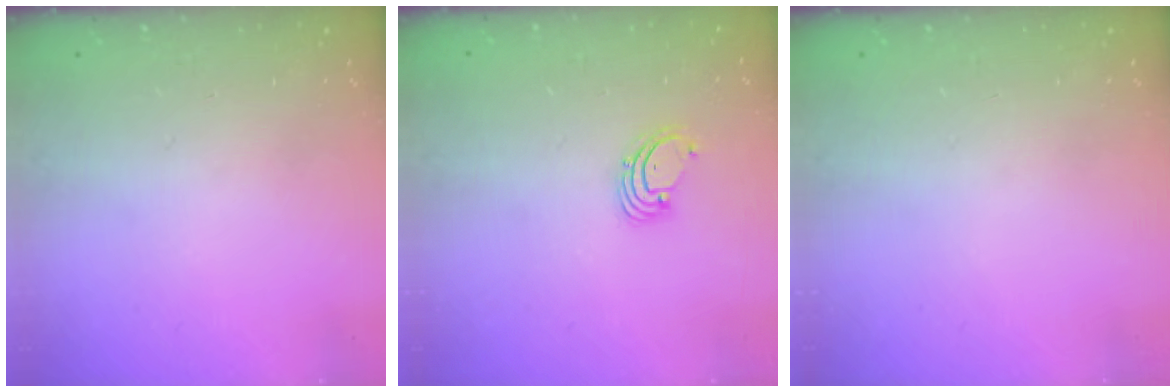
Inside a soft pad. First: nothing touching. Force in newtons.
{"total": 1.6, "press": 1.6, "slide": 0.1}
{"total": 0.0}